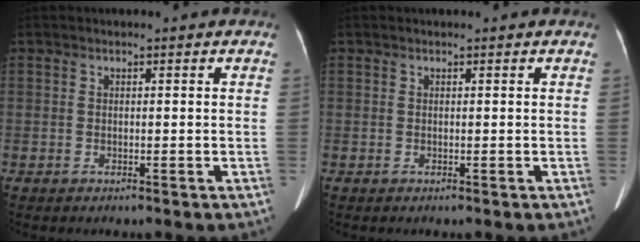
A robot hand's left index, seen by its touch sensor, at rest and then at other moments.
{"total": 0.0}